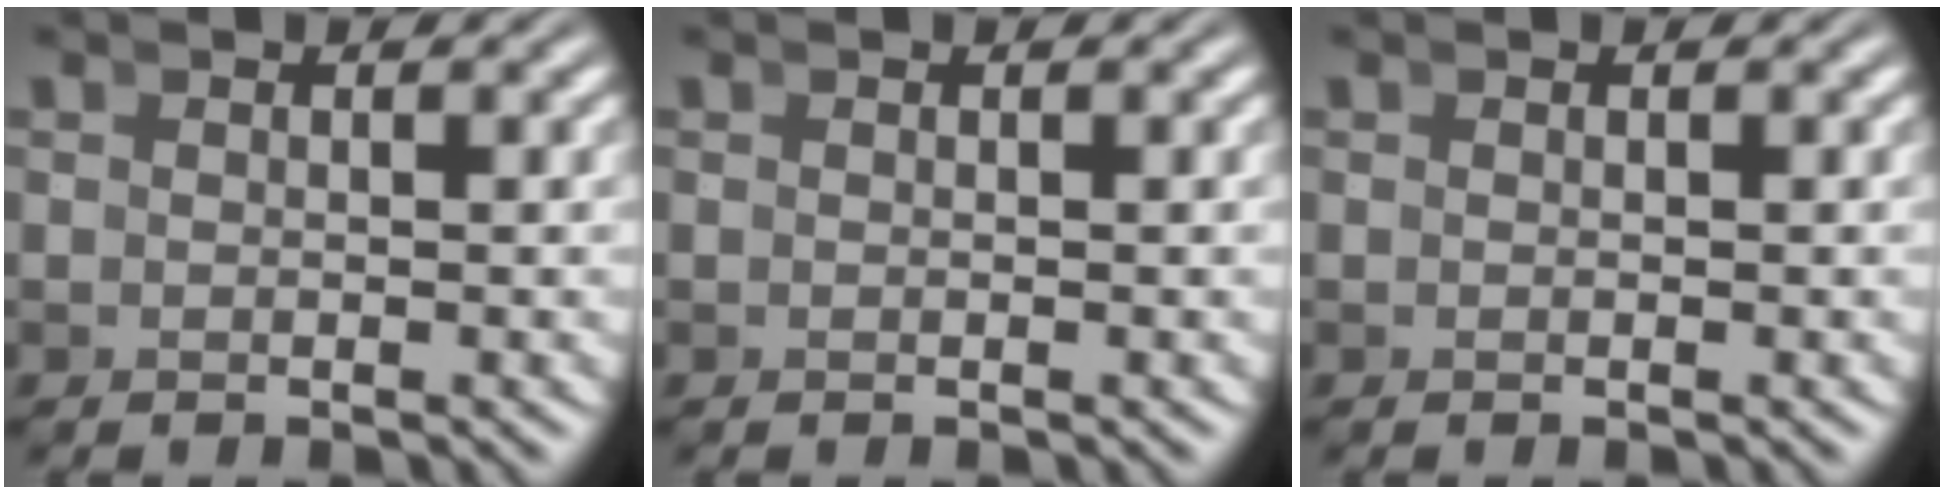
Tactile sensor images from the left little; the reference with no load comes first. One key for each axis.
{"total": 0.0}
{"total": 0.0}